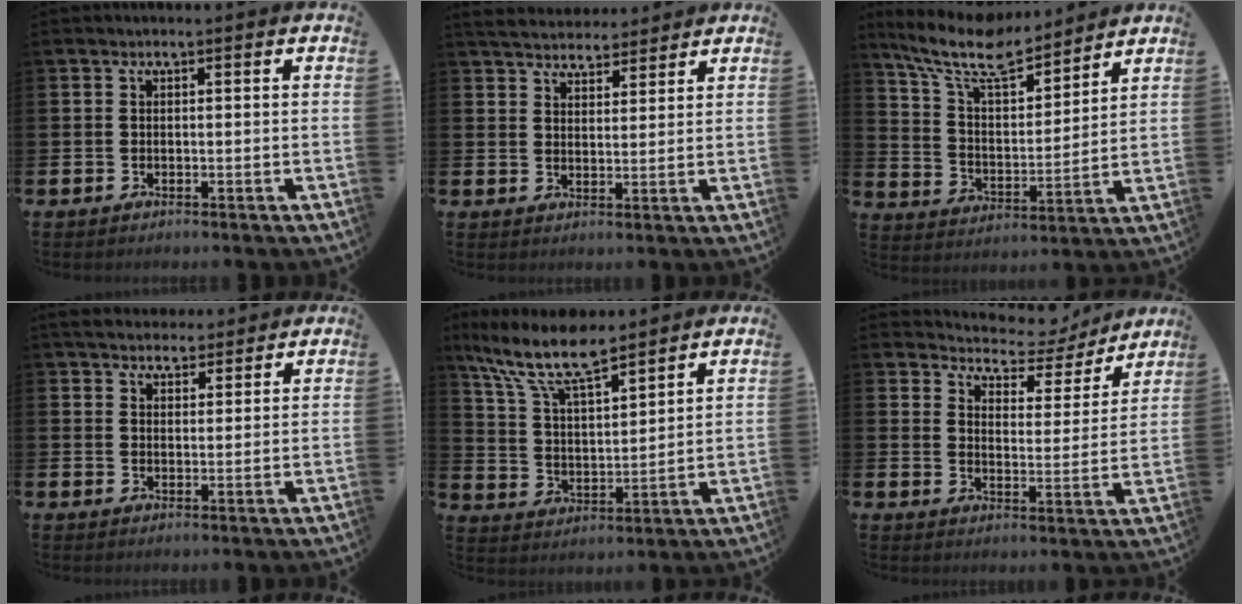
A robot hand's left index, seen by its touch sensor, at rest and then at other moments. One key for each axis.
{"total": 4.6, "fx": 4.5, "fy": 1.1, "fz": 0.2, "tx": -0.018, "ty": -0.023, "tz": 0.081}
{"total": 11.0, "fx": 9.3, "fy": 3.0, "fz": 4.9, "tx": -0.129, "ty": -0.050, "tz": 0.165}
{"total": 4.3, "fx": 4.2, "fy": 1.2, "fz": 0.2, "tx": -0.017, "ty": -0.018, "tz": 0.077}
{"total": 10.8, "fx": 9.0, "fy": 2.6, "fz": 5.4, "tx": -0.142, "ty": -0.038, "tz": 0.161}
{"total": 5.4, "fx": 5.1, "fy": 1.7, "fz": 0.6, "tx": -0.038, "ty": -0.044, "tz": 0.084}